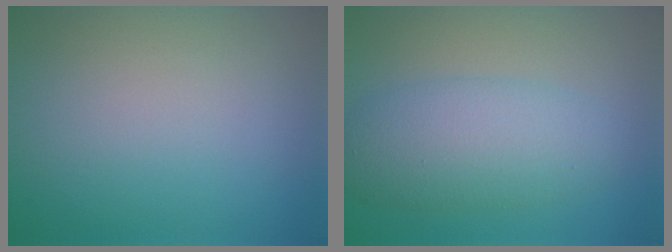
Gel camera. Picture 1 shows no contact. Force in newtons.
{"total": 5.5, "press": 5.5, "slide": 0.3}